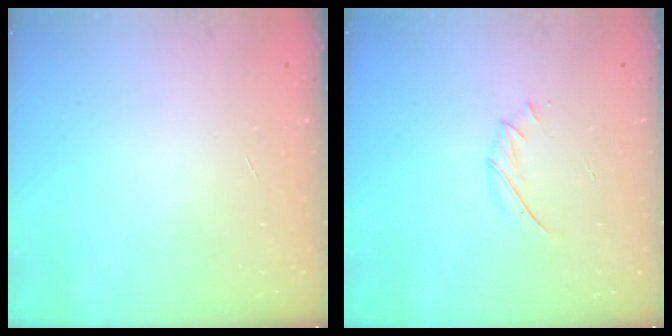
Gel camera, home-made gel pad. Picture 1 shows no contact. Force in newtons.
{"total": 5.4, "press": 5.3, "slide": 1.0}